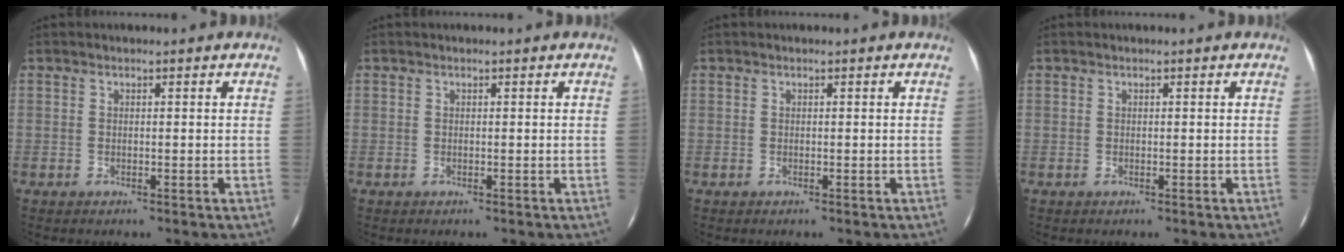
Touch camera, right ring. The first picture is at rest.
{"total": 0.0}
{"total": 0.0}
{"total": 0.0}